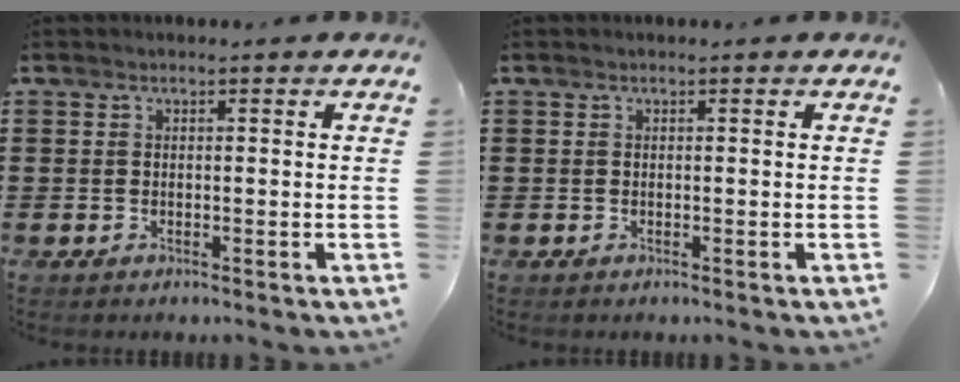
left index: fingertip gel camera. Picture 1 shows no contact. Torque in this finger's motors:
{"motor_torque": [0.00, 0.00, 0.00, 0.00]}